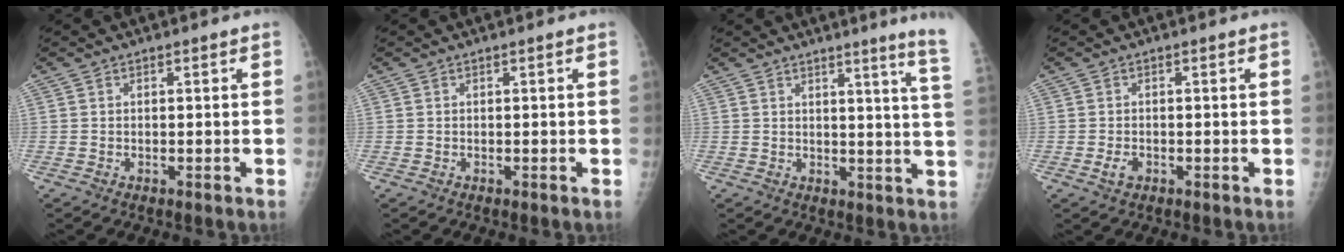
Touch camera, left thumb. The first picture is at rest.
{"total": 0.0}
{"total": 9.7, "force": [7.3, -1.7, 6.2], "torque": [-0.075, -0.068, 0.065]}
{"total": 2.0, "force": [-0.7, 1.3, 1.2], "torque": [-0.020, 0.001, -0.012]}